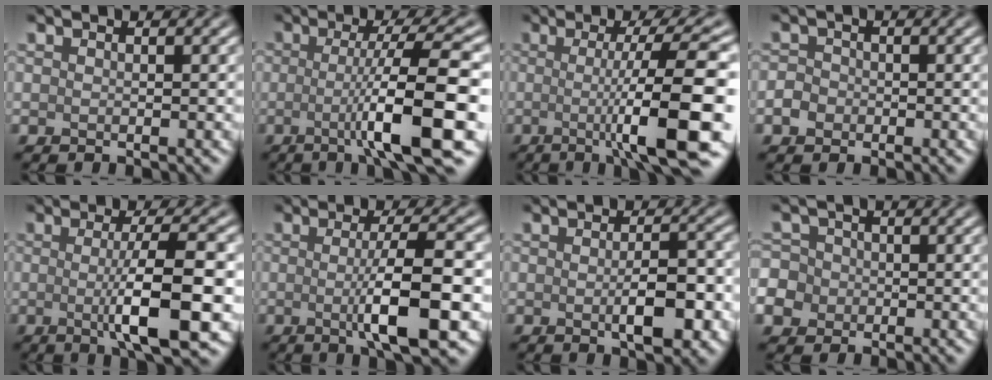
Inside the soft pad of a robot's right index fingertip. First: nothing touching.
{"total": 8.4, "force": [-1.9, 1.1, 8.1], "torque": [-0.121, 0.006, -0.037]}
{"total": 10.7, "force": [-1.4, 1.8, 10.5], "torque": [-0.133, -0.008, -0.023]}
{"total": 1.6, "force": [-0.6, 1.4, 0.6], "torque": [-0.007, 0.001, -0.017]}
{"total": 7.3, "force": [-0.8, 1.4, 7.2], "torque": [-0.110, -0.005, -0.013]}
{"total": 6.6, "force": [-0.9, 1.2, 6.4], "torque": [-0.101, -0.004, -0.016]}
{"total": 4.0, "force": [-0.9, 1.5, 3.6], "torque": [-0.059, -0.004, -0.010]}
{"total": 8.3, "force": [-2.8, 7.4, 2.5], "torque": [-0.066, 0.001, -0.085]}